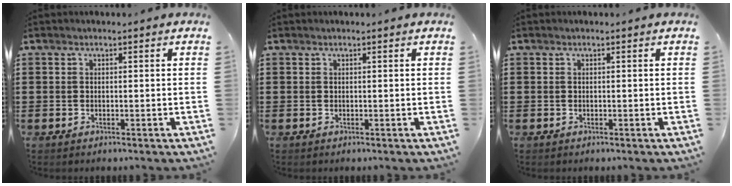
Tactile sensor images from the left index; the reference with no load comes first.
{"total": 0.0}
{"total": 0.0}